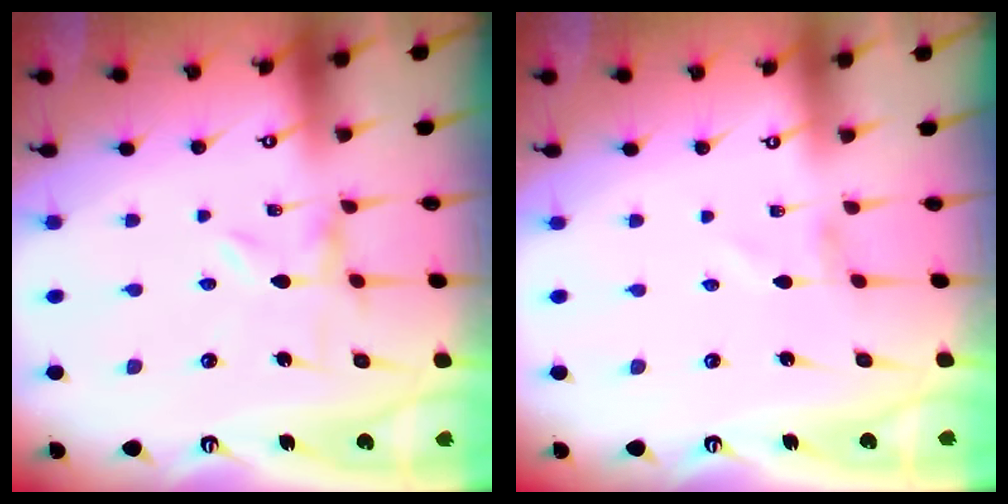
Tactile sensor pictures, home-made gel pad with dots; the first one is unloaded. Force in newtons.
{"total": 1.3, "press": 1.2, "slide": 0.1}